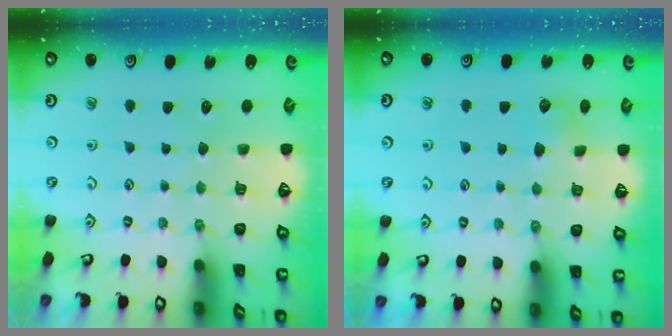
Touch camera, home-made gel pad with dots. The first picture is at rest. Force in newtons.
{"total": 4.2, "press": 4.2, "slide": 0.4}